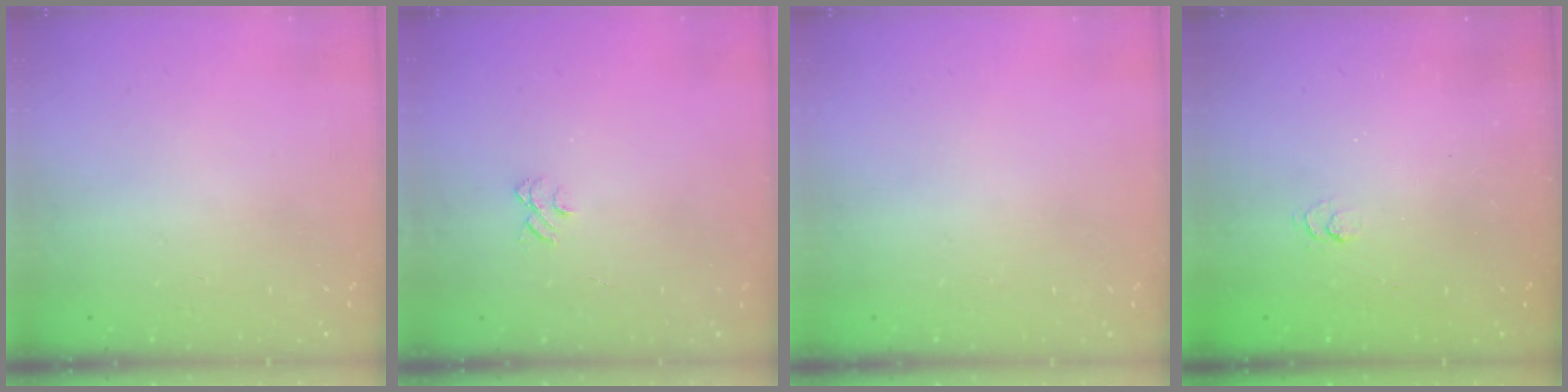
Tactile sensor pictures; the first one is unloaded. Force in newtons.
{"total": 3.8, "press": 3.8, "slide": 0.3}
{"total": 0.0}
{"total": 2.7, "press": 2.2, "slide": 1.5}